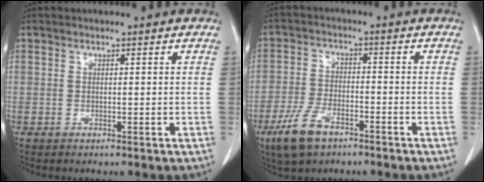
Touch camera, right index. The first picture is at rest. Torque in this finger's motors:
{"motor_torque": [0.21, -0.46, -0.13, -0.09]}